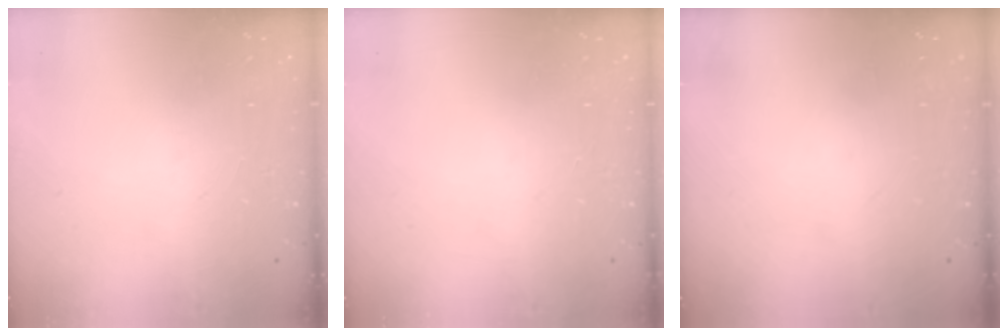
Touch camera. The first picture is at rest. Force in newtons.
{"total": 0.0}
{"total": 0.0}